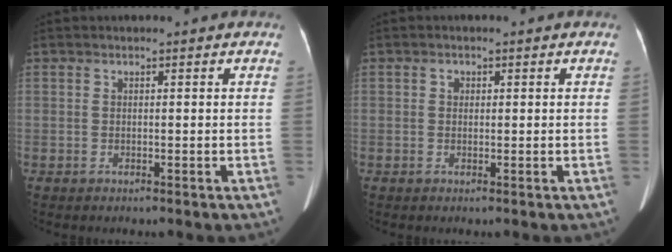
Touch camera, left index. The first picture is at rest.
{"total": 0.9, "force": [0.2, 0.7, 0.4], "torque": [-0.007, 0.006, 0.004]}